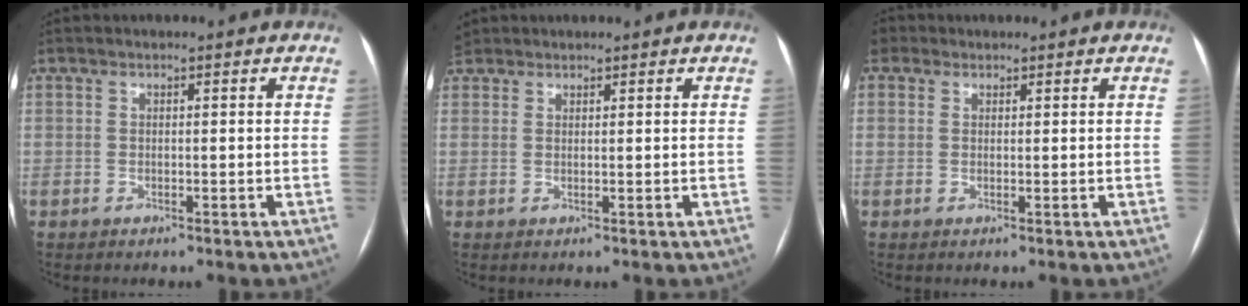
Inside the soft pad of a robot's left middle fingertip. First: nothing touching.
{"total": 2.7, "force": [2.1, 1.7, 0.4], "torque": [-0.013, 0.011, 0.039]}
{"total": 2.7, "force": [1.3, 2.3, 0.7], "torque": [-0.015, 0.015, 0.023]}